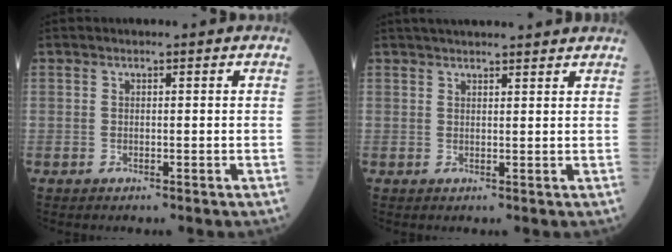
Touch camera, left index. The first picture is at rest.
{"total": 10.1, "force": [9.2, 0.9, 4.2], "torque": [-0.058, 0.033, 0.116]}